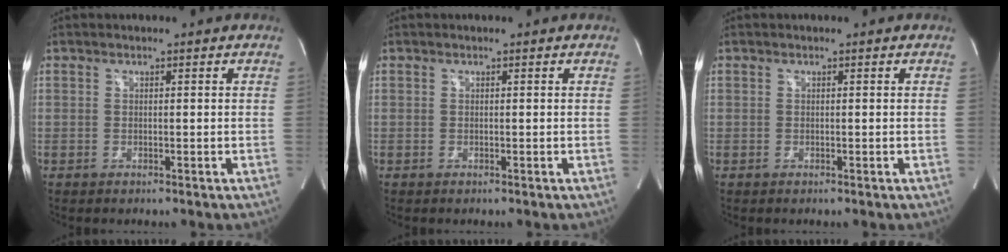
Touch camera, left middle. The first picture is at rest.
{"total": 0.0}
{"total": 0.0}